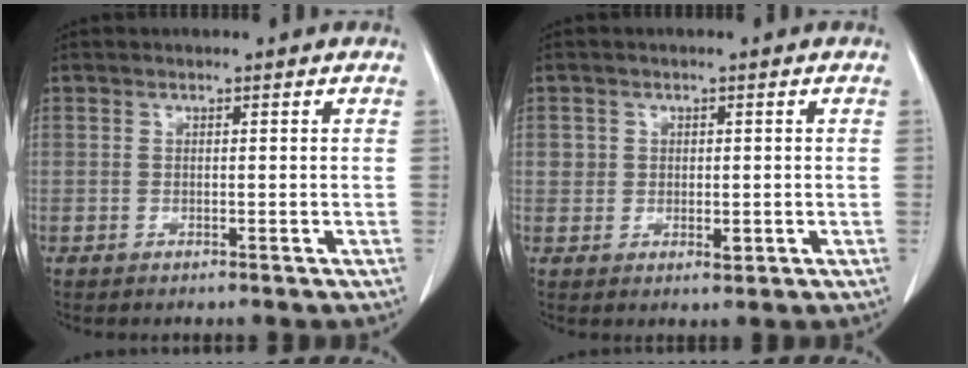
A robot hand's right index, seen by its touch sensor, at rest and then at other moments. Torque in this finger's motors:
{"motor_torque": [-0.05, 0.04, 0.00, 0.00]}